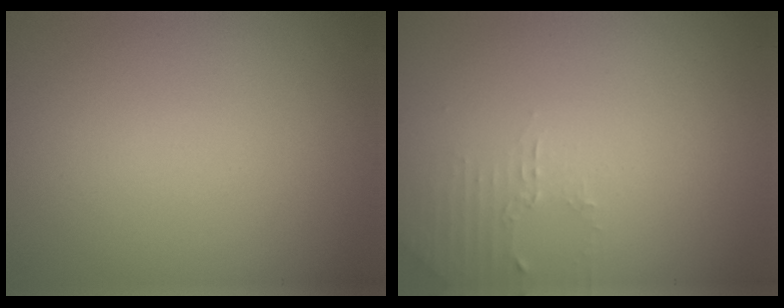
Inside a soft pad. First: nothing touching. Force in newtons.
{"total": 1.4, "press": 1.4, "slide": 0.4}